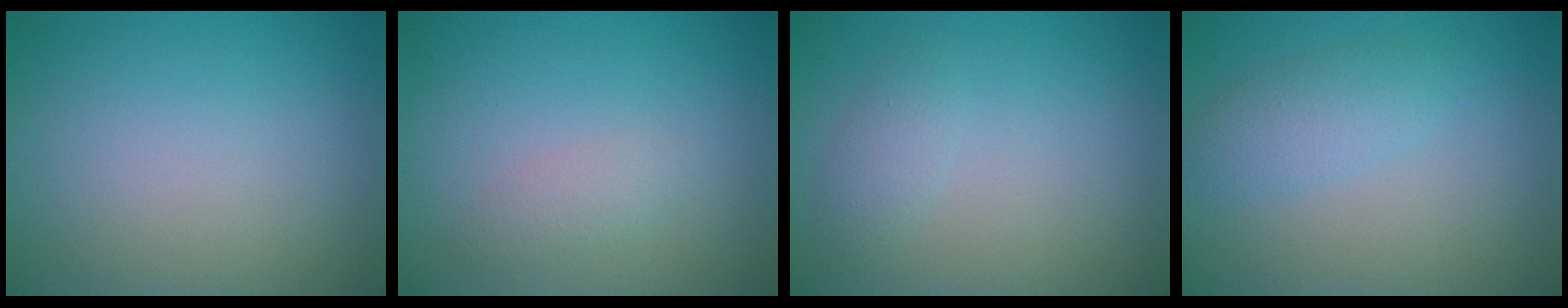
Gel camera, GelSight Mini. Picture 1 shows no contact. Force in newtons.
{"total": 1.3, "press": 1.3, "slide": 0.0}
{"total": 1.5, "press": 1.5, "slide": 0.1}
{"total": 2.4, "press": 2.4, "slide": 0.1}